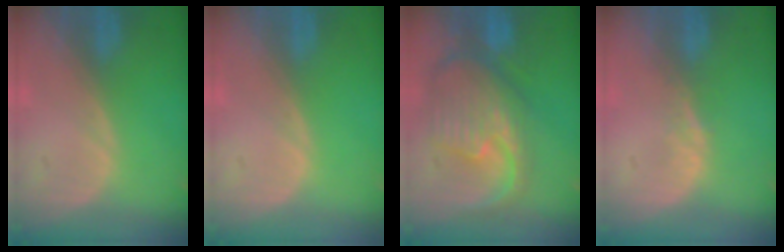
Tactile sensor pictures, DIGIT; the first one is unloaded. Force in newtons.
{"total": 0.0}
{"total": 11.8, "press": 10.2, "slide": 6.0}
{"total": 1.5, "press": 1.2, "slide": 0.9}